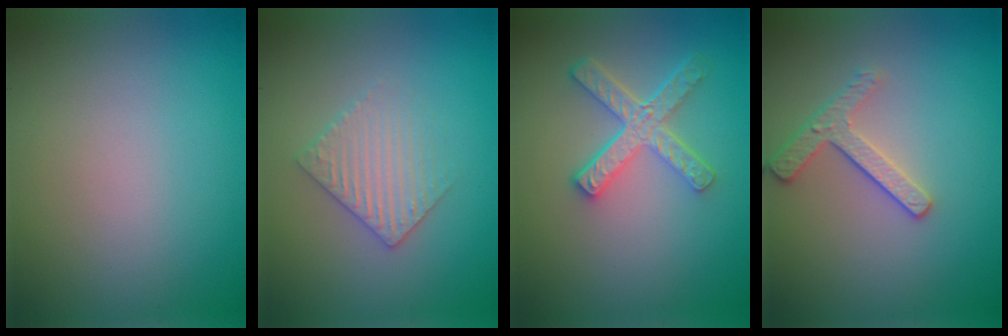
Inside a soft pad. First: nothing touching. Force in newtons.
{"total": 3.0, "press": 2.9, "slide": 0.6}
{"total": 4.5, "press": 3.3, "slide": 3.1}
{"total": 2.5, "press": 2.4, "slide": 0.7}